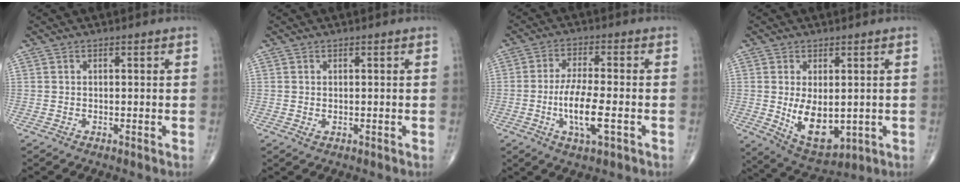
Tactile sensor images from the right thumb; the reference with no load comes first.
{"total": 0.7, "force": [0.0, 0.4, 0.6], "torque": [-0.013, 0.000, 0.004]}
{"total": 9.1, "force": [-2.4, 2.6, 8.3], "torque": [-0.166, 0.004, -0.044]}
{"total": 10.3, "force": [-0.7, 5.7, 8.5], "torque": [-0.120, -0.017, 0.012]}